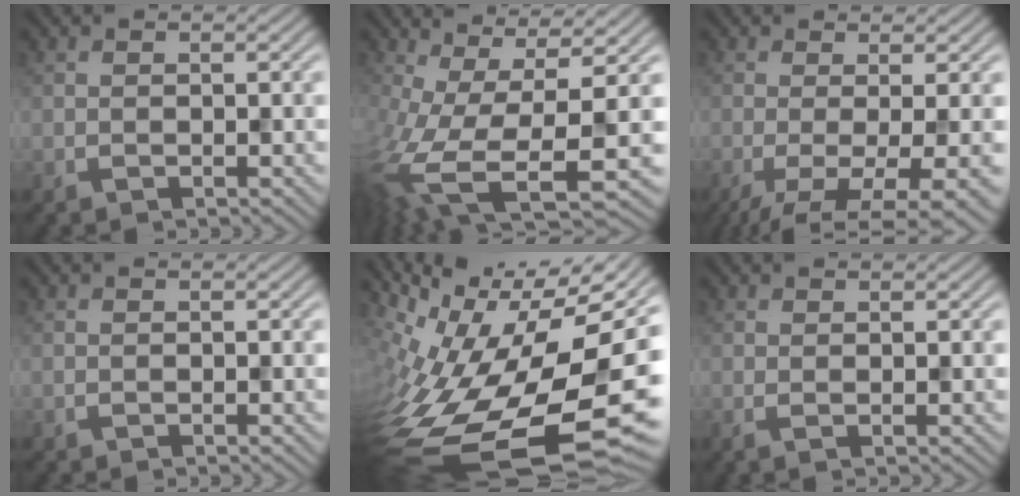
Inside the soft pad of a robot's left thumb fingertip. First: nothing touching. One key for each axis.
{"total": 12.8, "fx": -3.6, "fy": 4.2, "fz": 11.5, "tx": -0.260, "ty": -0.045, "tz": -0.040}
{"total": 7.9, "fx": -2.6, "fy": 2.3, "fz": 7.0, "tx": -0.101, "ty": -0.012, "tz": -0.028}
{"total": 0.0}
{"total": 17.3, "fx": -4.6, "fy": 8.3, "fz": 14.5, "tx": -0.250, "ty": -0.022, "tz": -0.052}
{"total": 0.9, "fx": 0.5, "fy": 0.2, "fz": 0.7, "tx": -0.009, "ty": -0.002, "tz": 0.009}